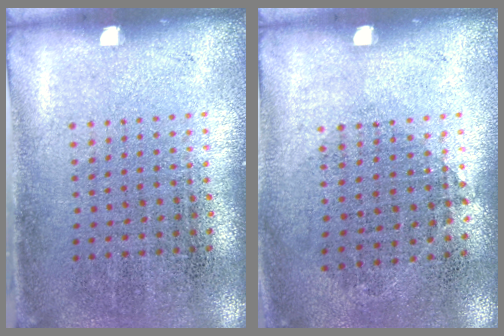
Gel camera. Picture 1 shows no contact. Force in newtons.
{"total": 0.9, "press": 0.8, "slide": 0.5}